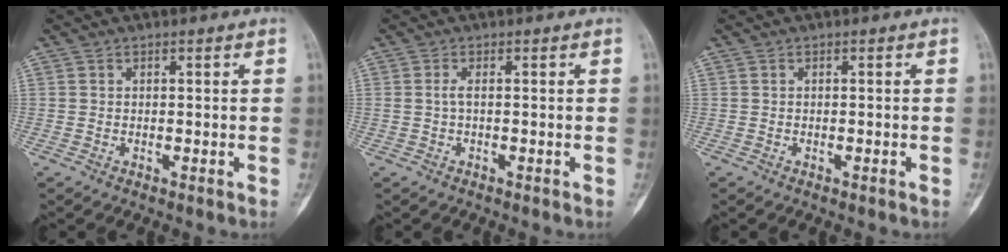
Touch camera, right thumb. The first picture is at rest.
{"total": 1.2, "force": [0.0, 0.3, 1.2], "torque": [-0.031, 0.001, 0.001]}
{"total": 0.0}